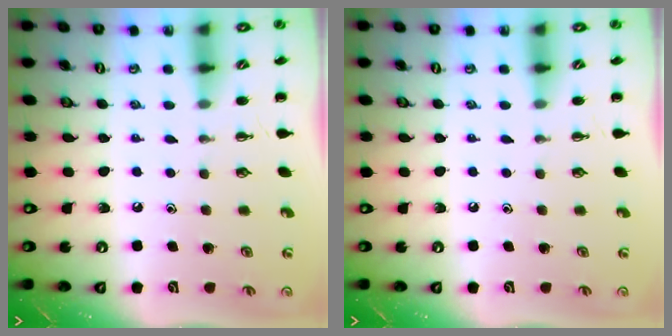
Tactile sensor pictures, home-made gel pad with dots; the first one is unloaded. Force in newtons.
{"total": 0.0}